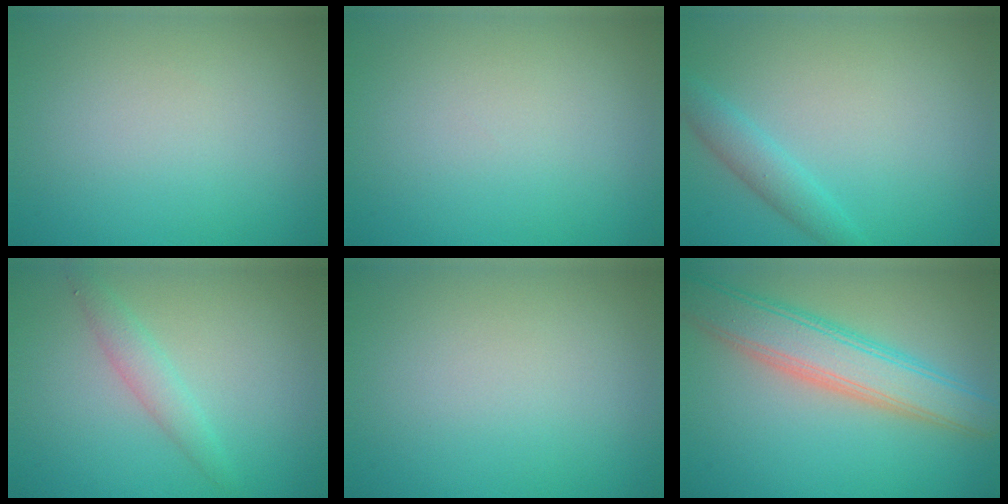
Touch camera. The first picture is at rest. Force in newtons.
{"total": 0.0}
{"total": 2.2, "press": 2.2, "slide": 0.1}
{"total": 1.9, "press": 1.9, "slide": 0.1}
{"total": 0.0}
{"total": 6.0, "press": 6.0, "slide": 0.3}